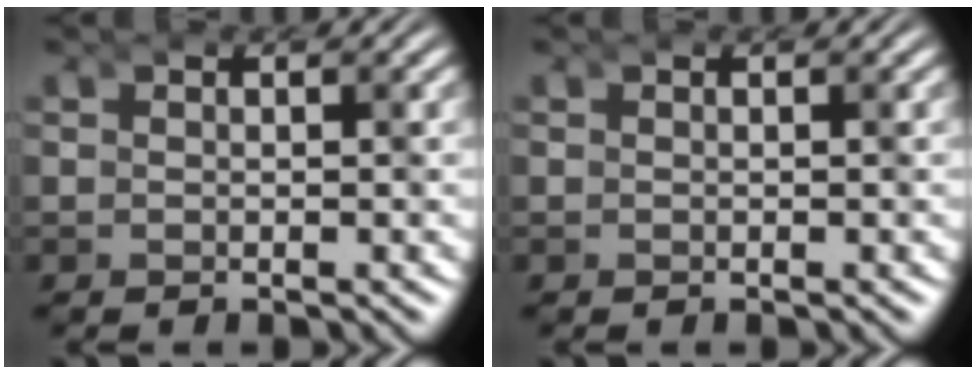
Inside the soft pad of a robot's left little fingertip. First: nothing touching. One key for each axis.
{"total": 0.0}